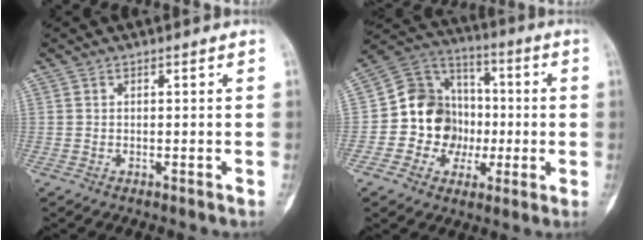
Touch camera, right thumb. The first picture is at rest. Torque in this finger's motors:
{"motor_torque": [0.17, 1.50, 0.00, -0.37, 0.01]}